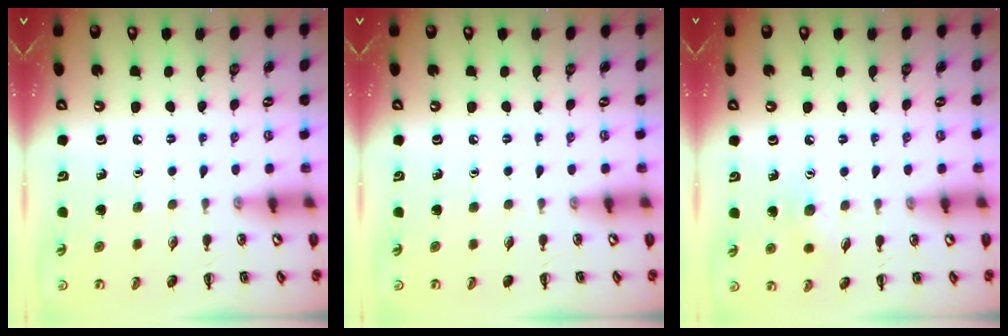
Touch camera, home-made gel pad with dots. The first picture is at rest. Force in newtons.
{"total": 0.0}
{"total": 6.2, "press": 6.2, "slide": 1.1}